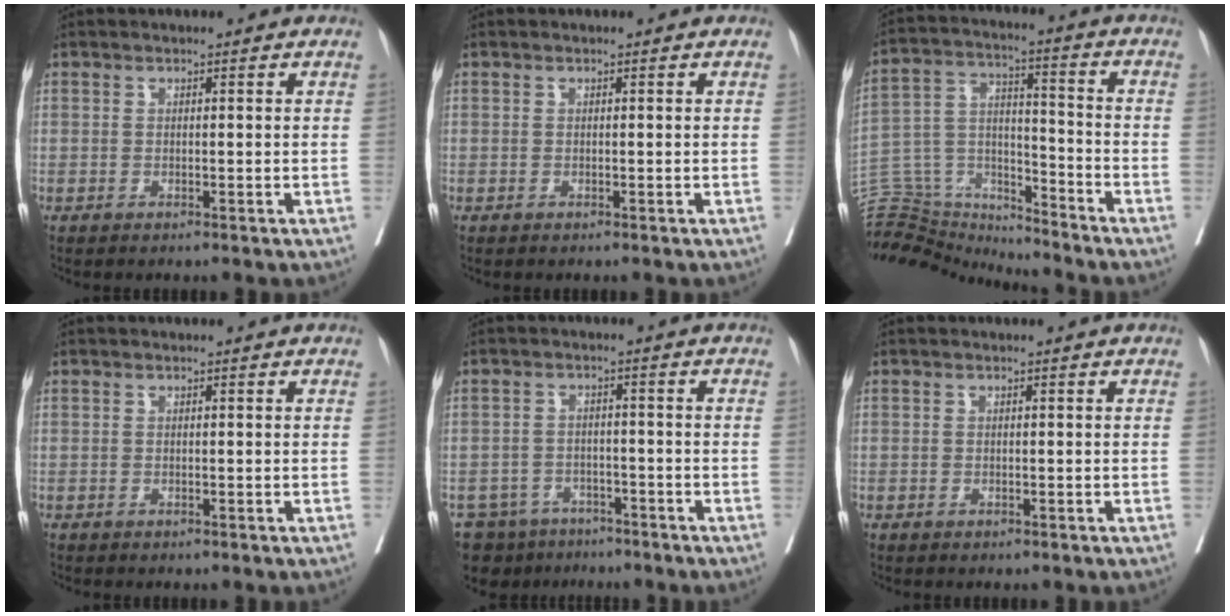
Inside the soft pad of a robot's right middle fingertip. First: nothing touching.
{"total": 0.0}
{"total": 12.7, "force": [-12.2, 3.4, 1.1], "torque": [-0.030, 0.067, -0.215]}
{"total": 0.0}
{"total": 7.3, "force": [-5.7, 4.6, 1.0], "torque": [-0.018, 0.007, -0.084]}
{"total": 0.8, "force": [-0.3, 0.7, 0.0], "torque": [-0.001, 0.005, -0.008]}